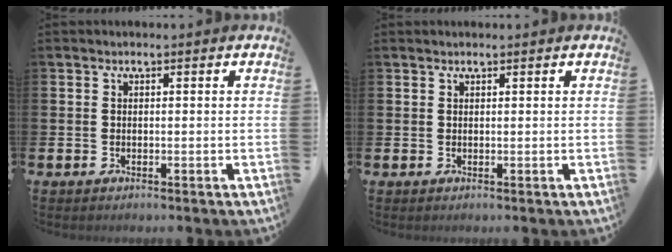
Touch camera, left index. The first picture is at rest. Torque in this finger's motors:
{"motor_torque": [0.93, -1.21, 0.03, -0.03]}